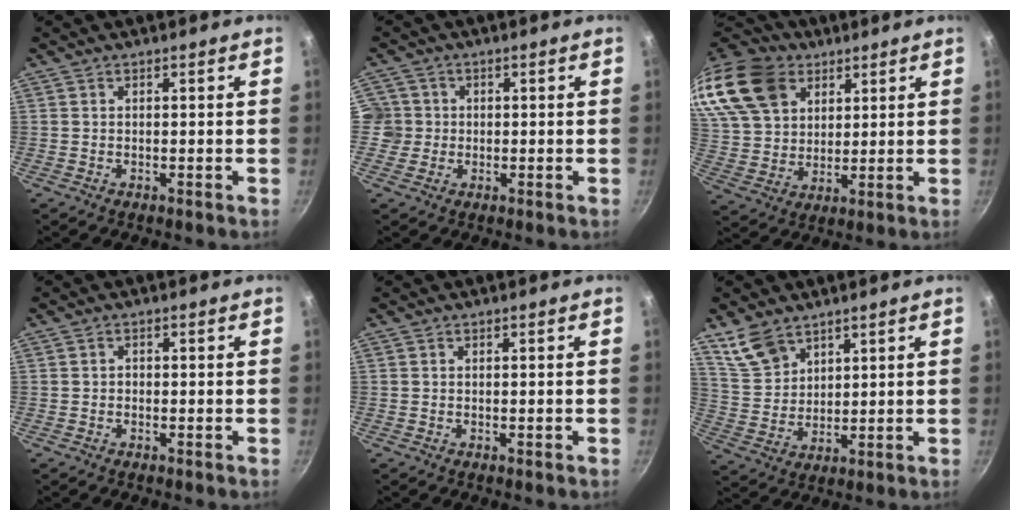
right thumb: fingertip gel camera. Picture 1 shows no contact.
{"total": 4.4, "force": [0.1, 4.4, 0.7], "torque": [0.021, 0.006, -0.004]}
{"total": 20.7, "force": [11.6, 14.3, 9.5], "torque": [-0.188, -0.011, 0.226]}
{"total": 0.8, "force": [-0.2, 0.7, 0.3], "torque": [-0.005, 0.004, -0.005]}
{"total": 0.0}
{"total": 8.1, "force": [5.7, 4.8, 3.2], "torque": [-0.046, -0.017, 0.124]}